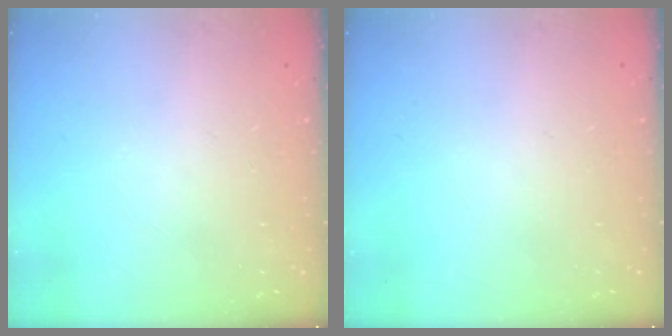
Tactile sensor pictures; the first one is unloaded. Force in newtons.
{"total": 0.0}